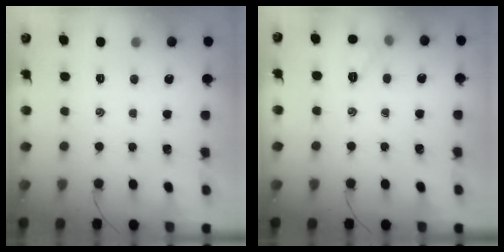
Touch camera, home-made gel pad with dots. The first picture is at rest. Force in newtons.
{"total": 5.7, "press": 5.4, "slide": 1.6}